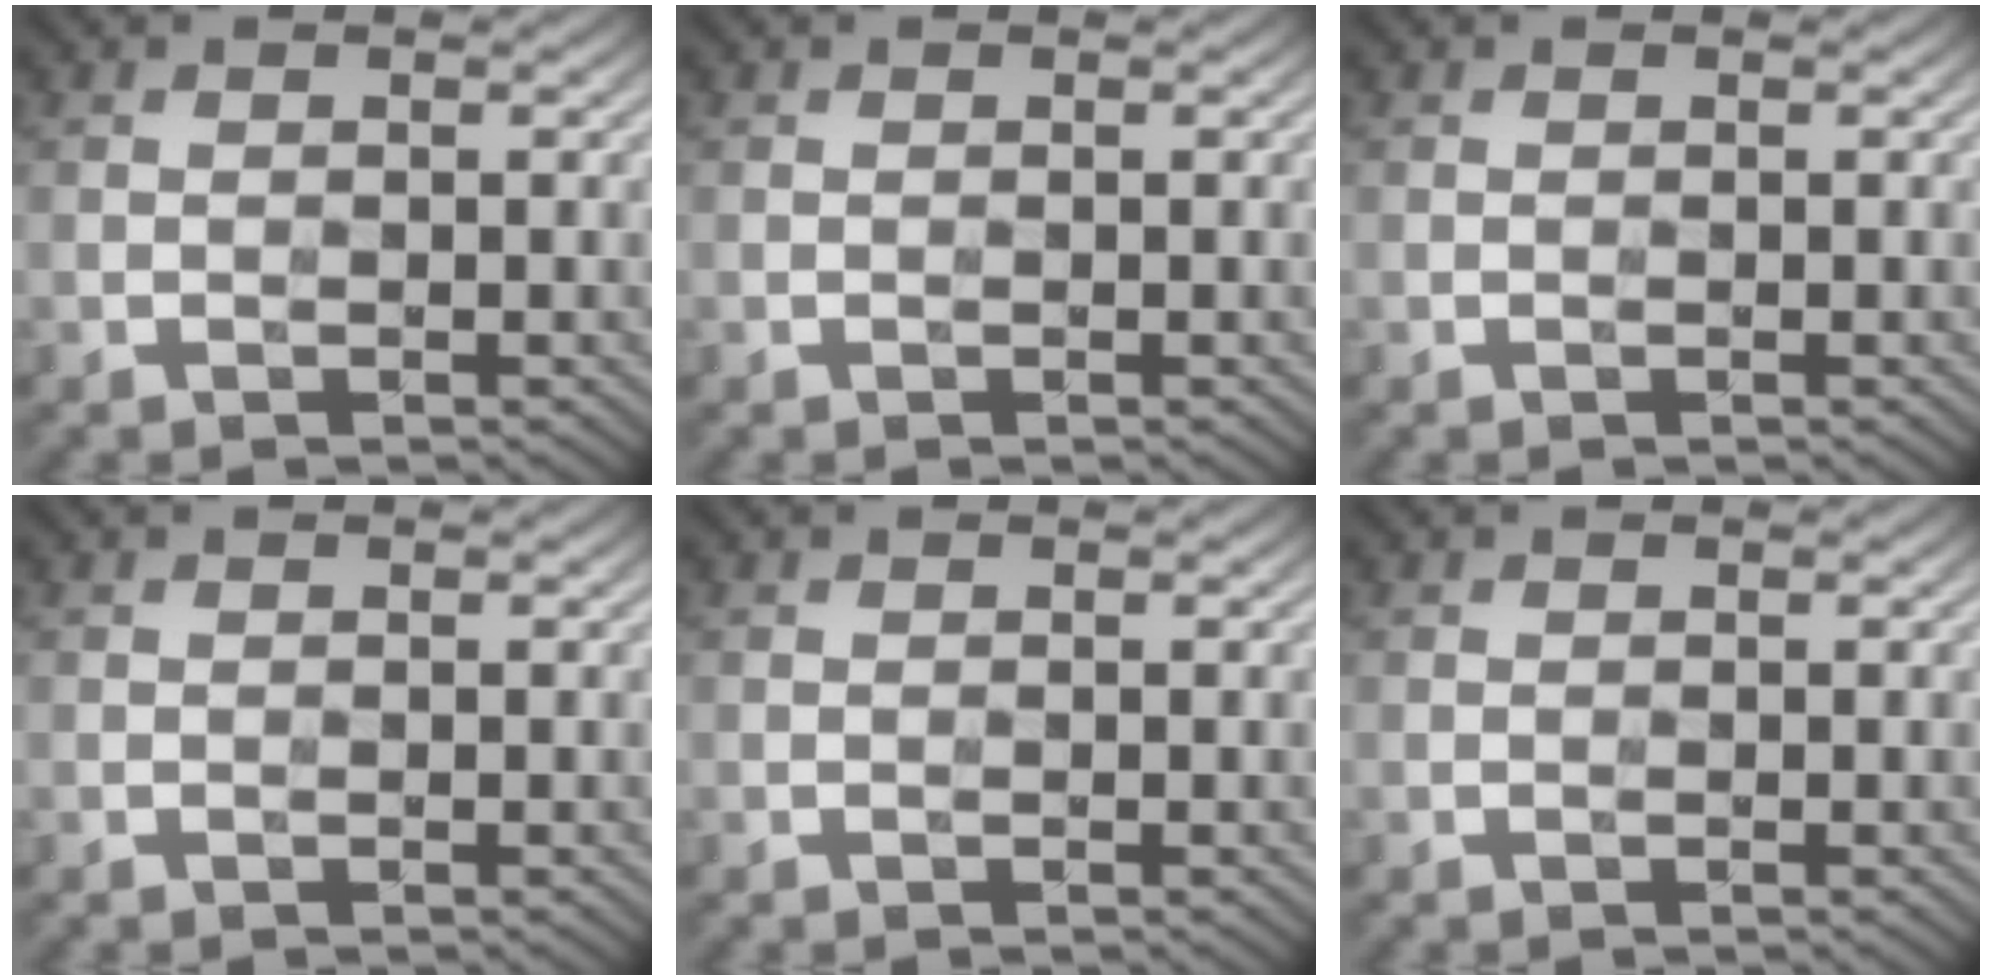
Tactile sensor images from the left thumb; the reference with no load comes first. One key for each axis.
{"total": 0.0}
{"total": 0.0}
{"total": 0.0}
{"total": 0.0}
{"total": 0.0}